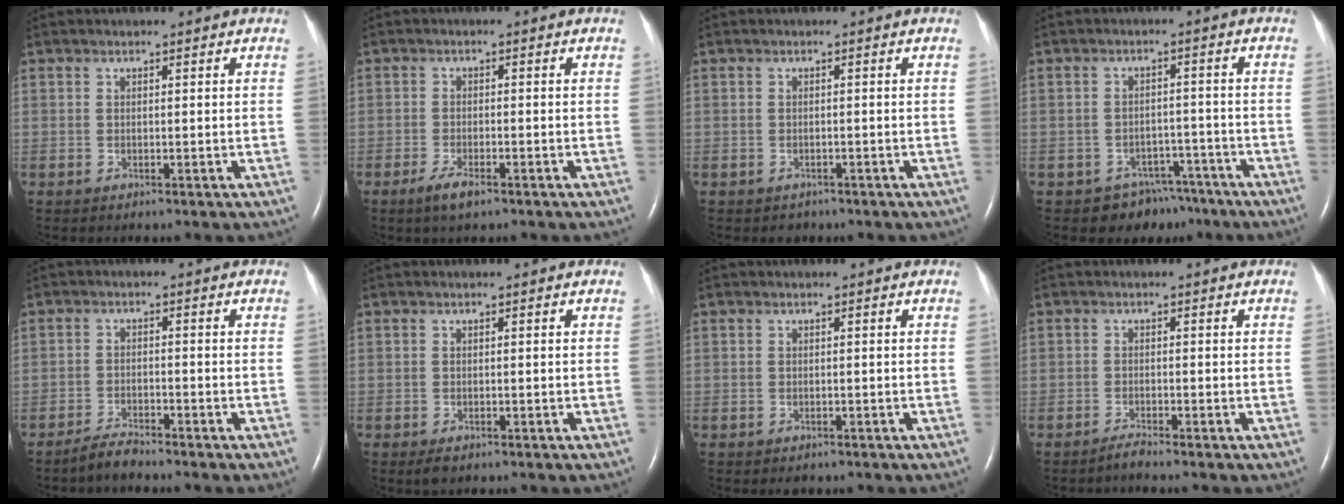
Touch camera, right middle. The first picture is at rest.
{"total": 3.1, "force": [-2.0, 0.7, 2.2], "torque": [-0.053, -0.005, -0.038]}
{"total": 1.2, "force": [-0.8, 0.9, -0.1], "torque": [-0.004, 0.002, -0.009]}
{"total": 6.4, "force": [-4.9, 4.1, 0.0], "torque": [0.014, 0.026, -0.065]}
{"total": 2.6, "force": [-2.5, 0.1, 0.6], "torque": [-0.016, -0.009, -0.049]}
{"total": 1.3, "force": [-0.8, 0.6, 0.8], "torque": [-0.018, -0.002, -0.010]}
{"total": 1.1, "force": [-0.8, 0.7, 0.2], "torque": [-0.005, 0.000, -0.008]}
{"total": 1.2, "force": [-1.2, -0.3, 0.3], "torque": [-0.008, -0.003, -0.022]}